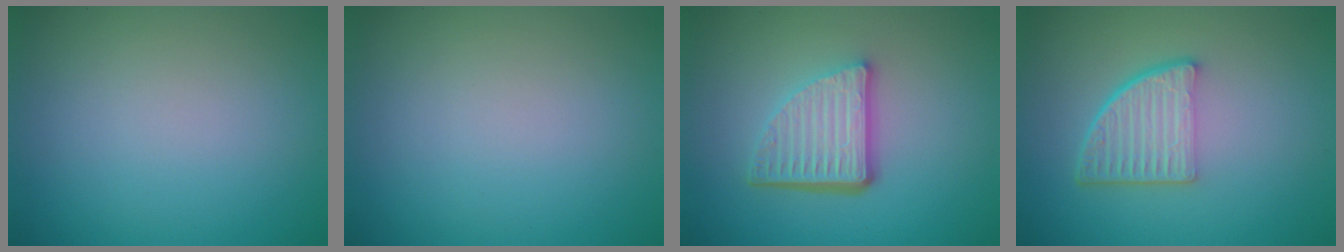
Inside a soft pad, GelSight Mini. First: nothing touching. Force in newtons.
{"total": 0.0}
{"total": 5.3, "press": 3.7, "slide": 3.9}
{"total": 4.8, "press": 3.4, "slide": 3.4}